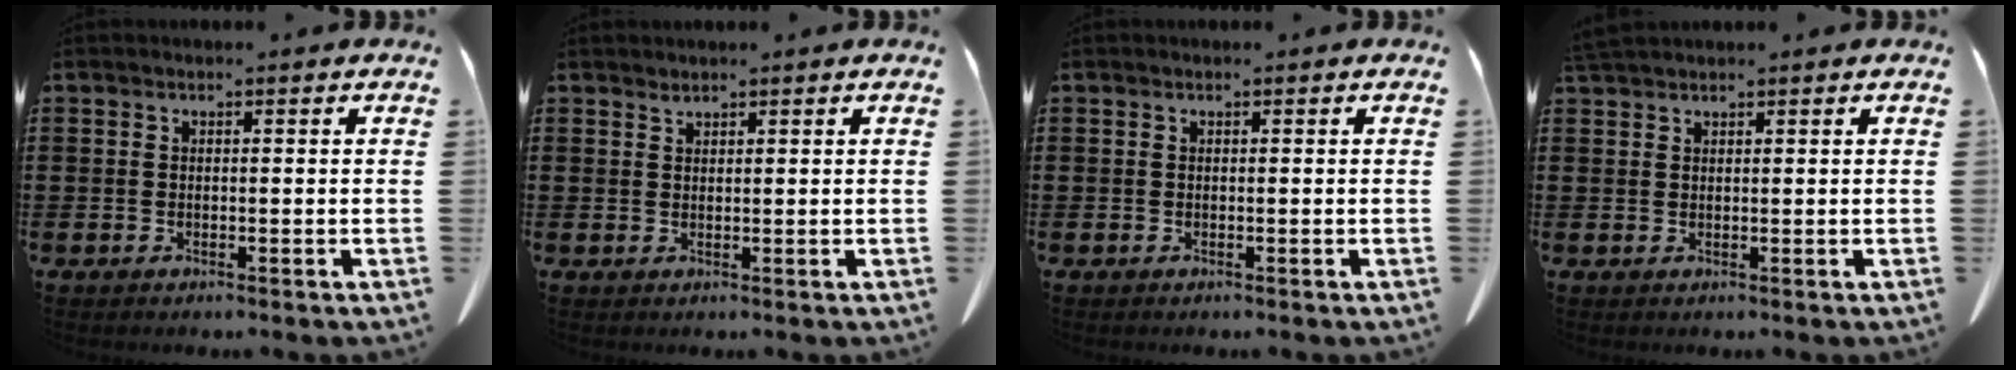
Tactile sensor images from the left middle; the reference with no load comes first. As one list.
[{"total": 1.0, "force": [1.0, -0.1, 0.1], "torque": [-0.005, -0.005, 0.021]}, {"total": 0.0}, {"total": 1.7, "force": [1.6, 0.0, 0.6], "torque": [-0.016, -0.002, 0.032]}]